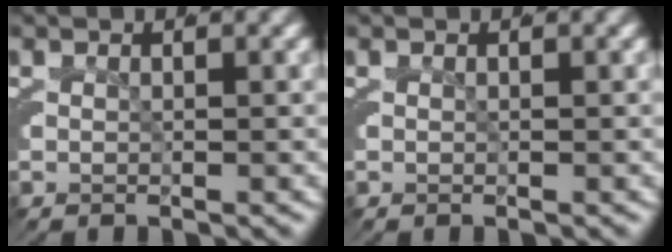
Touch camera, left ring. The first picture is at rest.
{"total": 0.0}